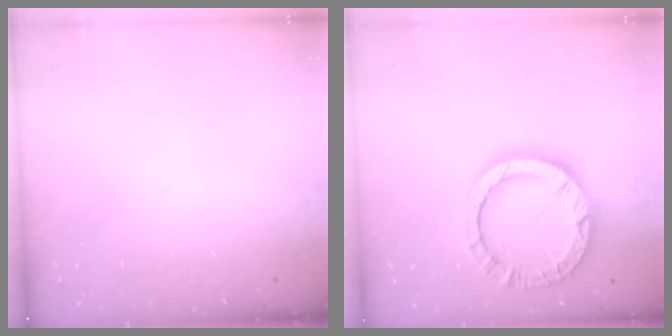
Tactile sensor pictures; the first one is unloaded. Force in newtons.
{"total": 13.7, "press": 13.6, "slide": 1.4}